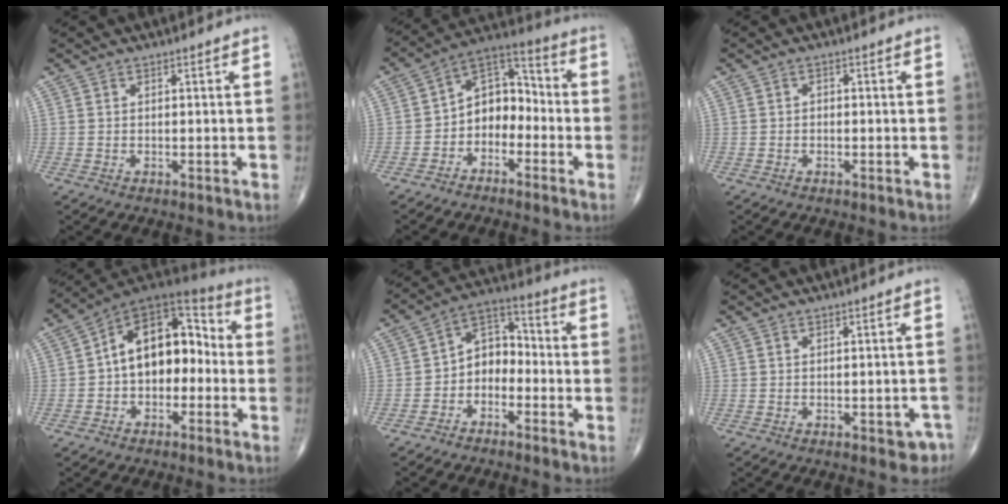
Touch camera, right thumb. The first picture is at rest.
{"total": 9.7, "force": [-2.8, 7.1, 6.1], "torque": [-0.063, 0.055, -0.067]}
{"total": 0.8, "force": [-0.2, 0.6, 0.5], "torque": [0.000, 0.005, -0.008]}
{"total": 15.5, "force": [-0.8, 10.0, 11.8], "torque": [-0.140, 0.054, -0.030]}
{"total": 7.9, "force": [-2.6, 5.8, 4.7], "torque": [-0.049, 0.046, -0.063]}
{"total": 2.8, "force": [-1.5, 1.5, 1.8], "torque": [0.000, 0.013, -0.012]}